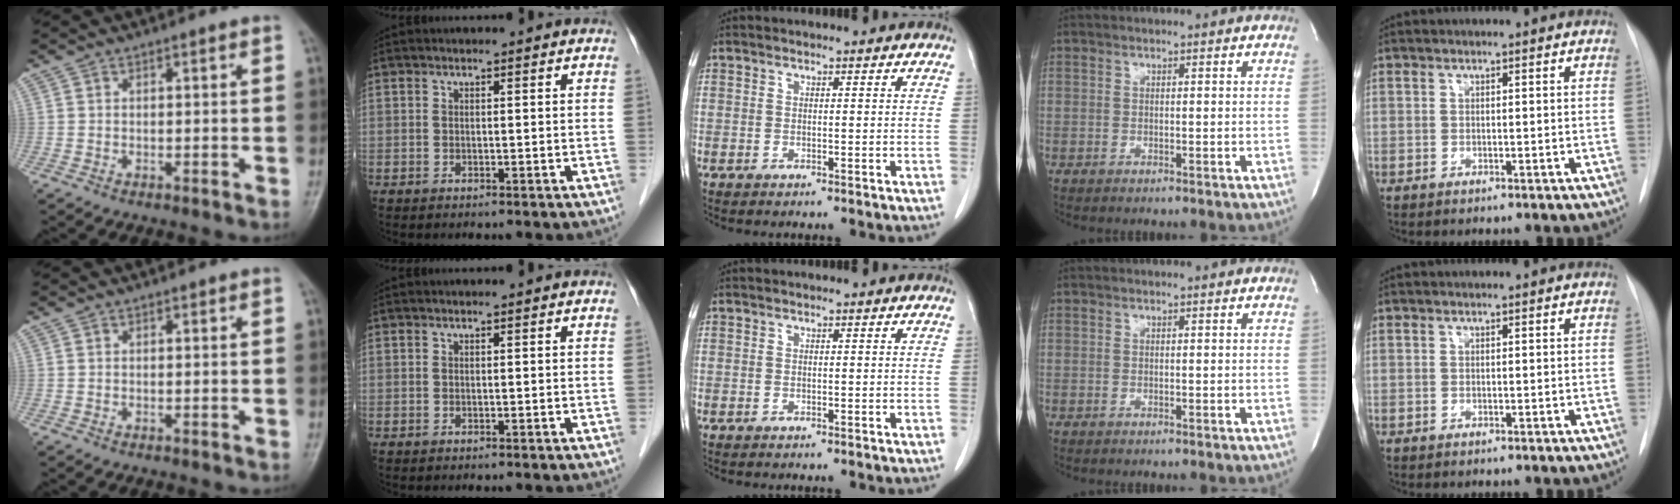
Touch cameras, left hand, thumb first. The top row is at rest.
{}